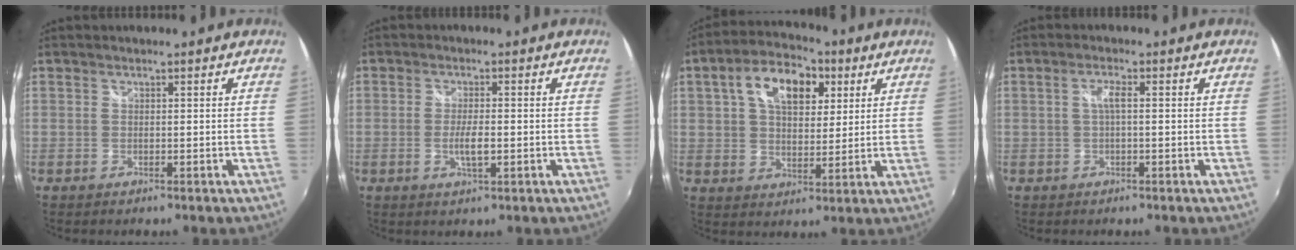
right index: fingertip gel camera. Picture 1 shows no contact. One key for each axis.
{"total": 3.7, "fx": -0.9, "fy": 0.9, "fz": 3.5, "tx": -0.068, "ty": -0.005, "tz": -0.016}
{"total": 12.8, "fx": 4.9, "fy": 7.4, "fz": 9.3, "tx": -0.163, "ty": 0.031, "tz": 0.077}
{"total": 2.2, "fx": 0.0, "fy": 0.3, "fz": 2.2, "tx": -0.043, "ty": 0.003, "tz": 0.000}